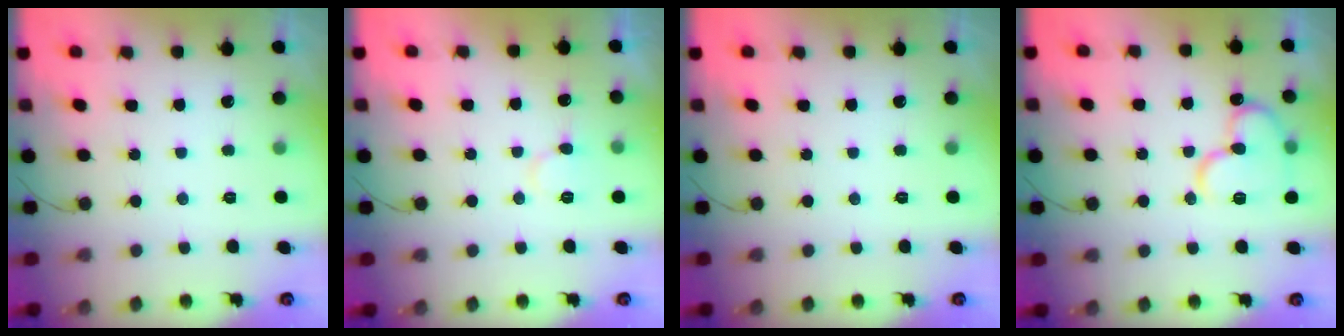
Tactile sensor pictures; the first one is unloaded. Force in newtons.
{"total": 7.7, "press": 7.7, "slide": 0.4}
{"total": 0.0}
{"total": 14.8, "press": 14.7, "slide": 1.8}